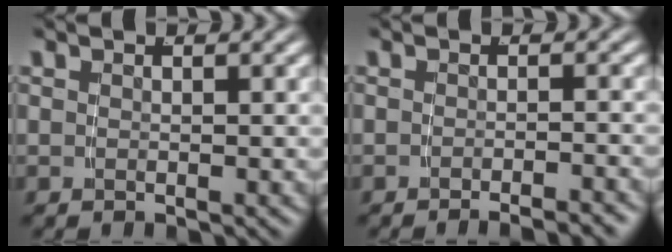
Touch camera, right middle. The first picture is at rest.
{"total": 2.6, "force": [-2.4, -0.2, 0.8], "torque": [-0.003, 0.007, -0.044]}